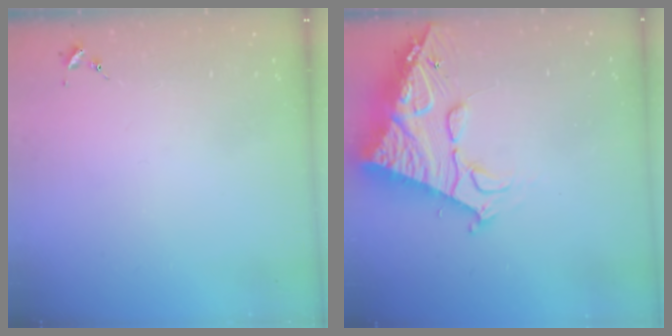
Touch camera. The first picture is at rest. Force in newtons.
{"total": 23.0, "press": 22.9, "slide": 2.5}